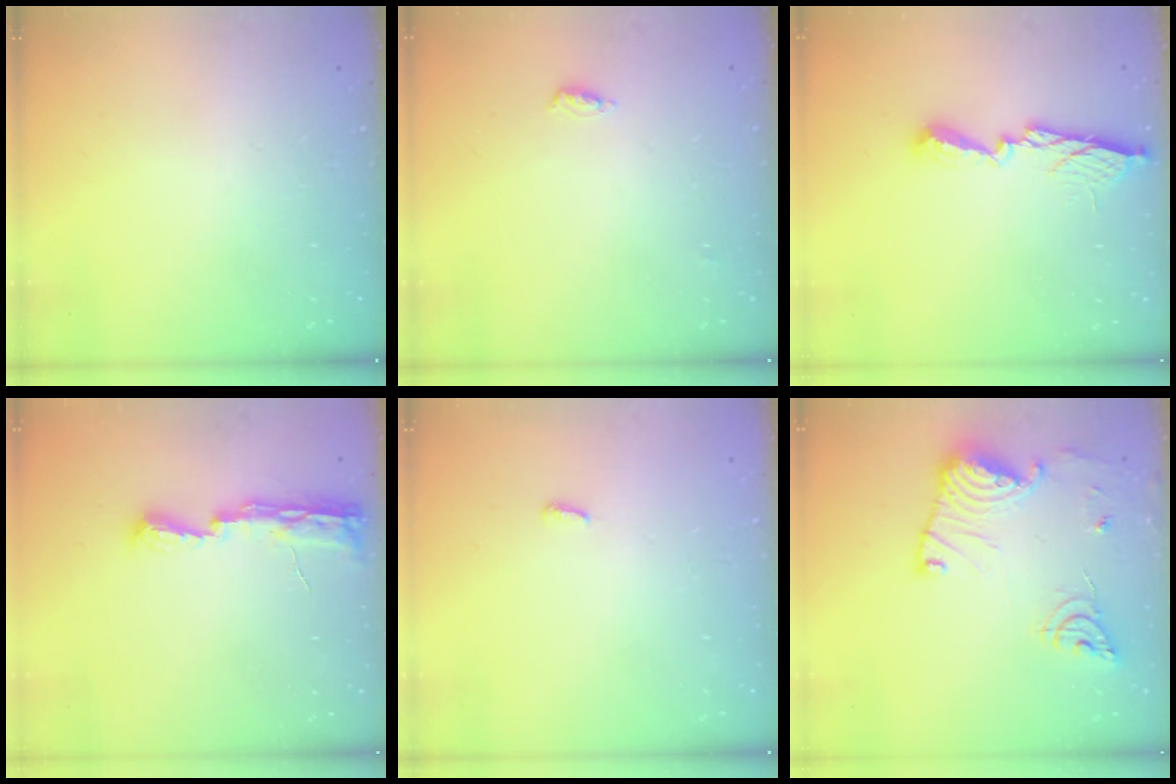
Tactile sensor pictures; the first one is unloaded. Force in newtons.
{"total": 4.0, "press": 3.9, "slide": 1.1}
{"total": 10.6, "press": 10.6, "slide": 0.6}
{"total": 8.9, "press": 8.5, "slide": 2.3}
{"total": 2.9, "press": 2.9, "slide": 0.2}
{"total": 17.8, "press": 17.8, "slide": 1.6}